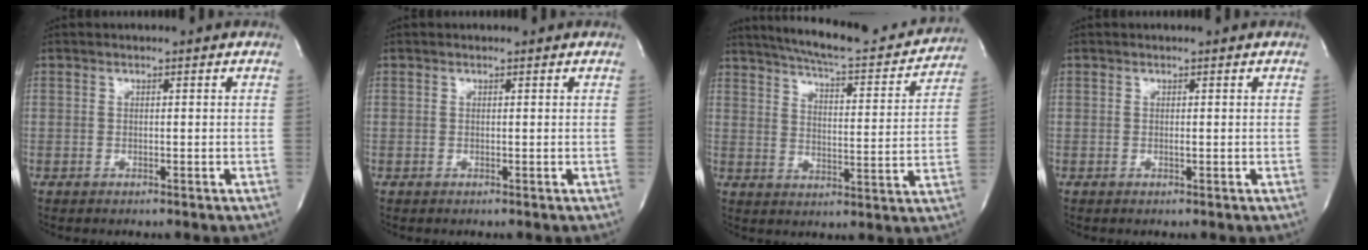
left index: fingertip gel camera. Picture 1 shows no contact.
{"total": 0.5, "force": [0.5, 0.1, 0.0], "torque": [-0.006, 0.003, 0.007]}
{"total": 20.1, "force": [18.2, 3.2, 7.8], "torque": [-0.122, -0.015, 0.239]}
{"total": 0.6, "force": [0.3, 0.1, 0.4], "torque": [-0.011, 0.002, 0.004]}